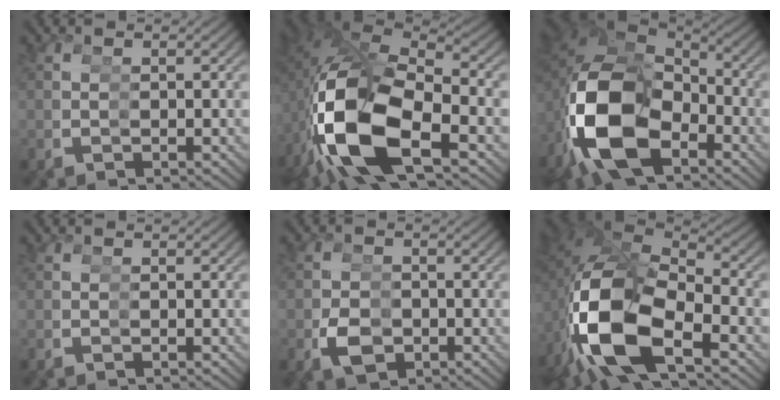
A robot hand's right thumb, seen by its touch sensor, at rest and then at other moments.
{"total": 17.6, "force": [-1.2, 11.8, 12.9], "torque": [-0.326, -0.037, 0.007]}
{"total": 16.0, "force": [-2.6, 11.3, 11.1], "torque": [-0.282, -0.027, -0.023]}
{"total": 0.0}
{"total": 3.9, "force": [-1.7, 3.3, 1.2], "torque": [-0.045, -0.023, -0.010]}
{"total": 15.8, "force": [-0.8, 11.0, 11.4], "torque": [-0.302, -0.032, 0.009]}